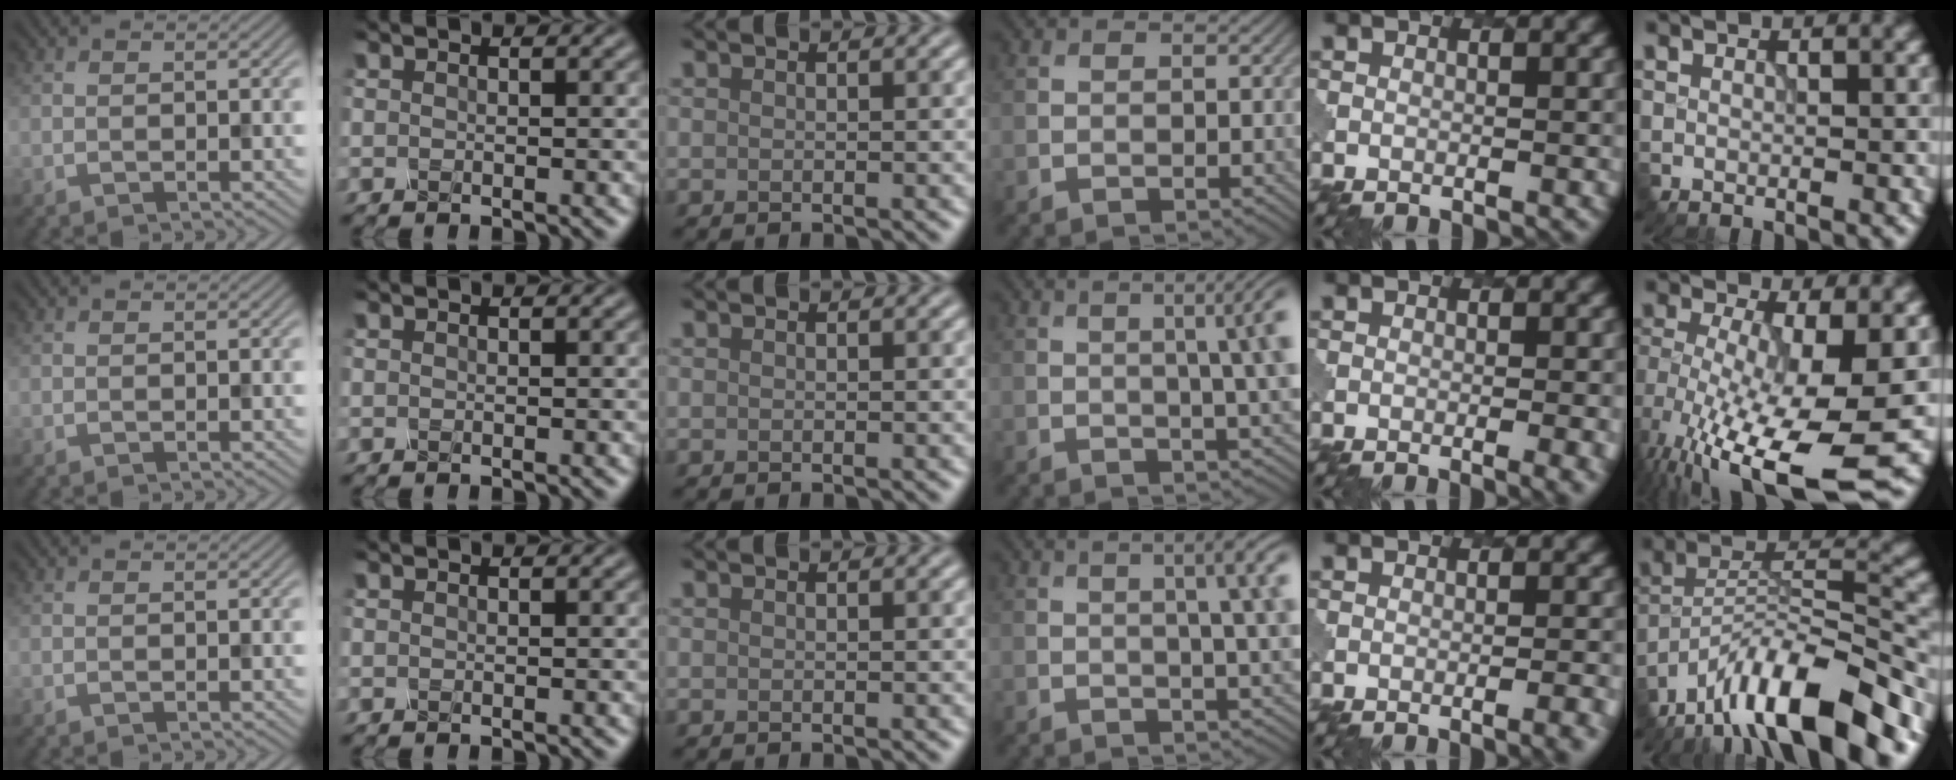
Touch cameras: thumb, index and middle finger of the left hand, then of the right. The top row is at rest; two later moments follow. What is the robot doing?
{"motion": "pour", "object": "mug"}